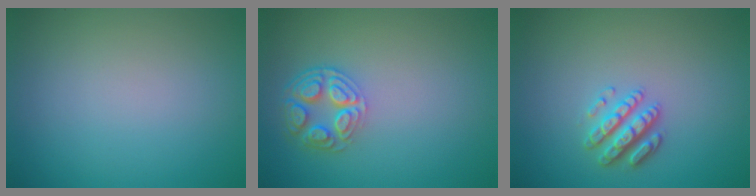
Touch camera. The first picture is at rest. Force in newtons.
{"total": 4.3, "press": 3.4, "slide": 2.7}
{"total": 2.8, "press": 2.7, "slide": 0.8}